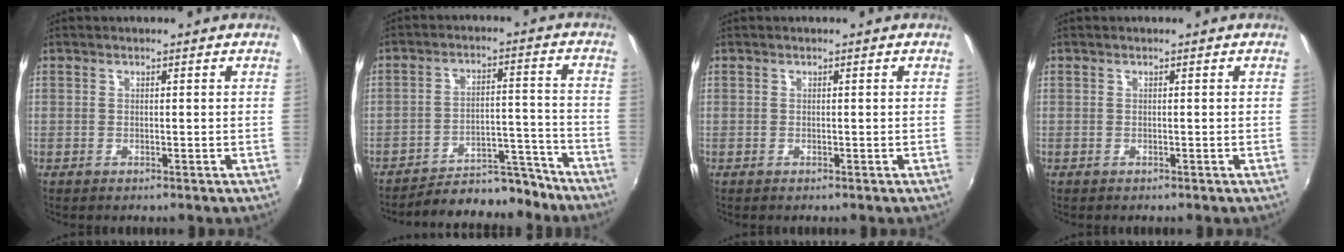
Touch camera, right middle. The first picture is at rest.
{"total": 13.2, "force": [-12.4, 3.4, 3.1], "torque": [-0.066, 0.028, -0.169]}
{"total": 0.0}
{"total": 0.0}